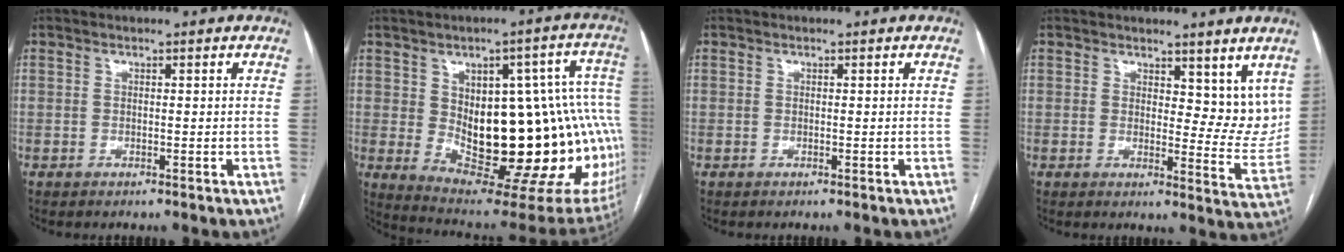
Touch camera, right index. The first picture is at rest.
{"total": 28.2, "force": [-1.3, 9.9, 26.3], "torque": [-0.277, 0.026, 0.013]}
{"total": 0.0}
{"total": 7.6, "force": [5.5, 3.7, 3.6], "torque": [-0.027, -0.021, 0.072]}